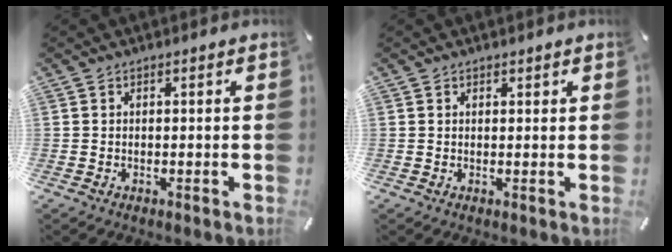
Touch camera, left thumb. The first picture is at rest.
{"total": 0.8, "force": [0.5, 0.6, 0.1], "torque": [-0.002, 0.001, 0.010]}